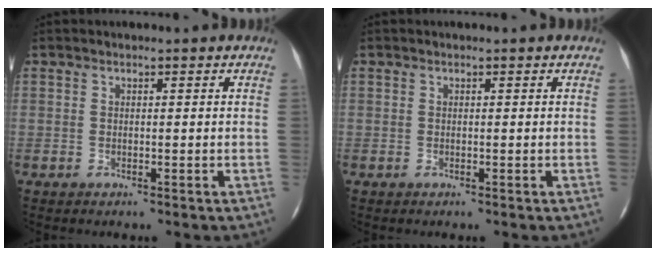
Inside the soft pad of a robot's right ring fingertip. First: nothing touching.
{"total": 0.0}